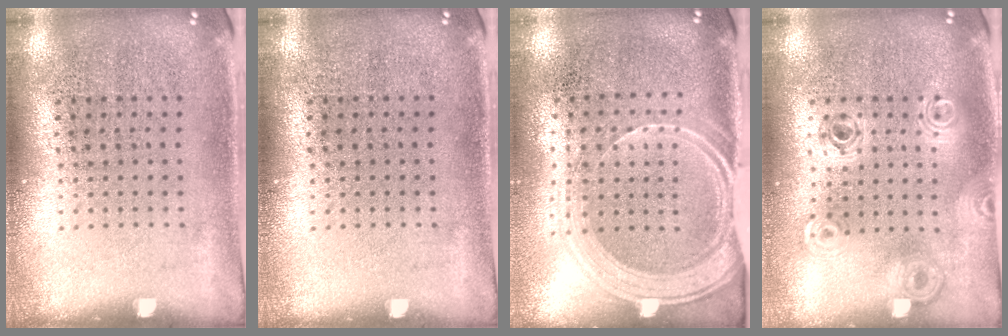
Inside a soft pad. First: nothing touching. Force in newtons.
{"total": 0.0}
{"total": 1.9, "press": 1.6, "slide": 1.0}
{"total": 0.8, "press": 0.8, "slide": 0.2}